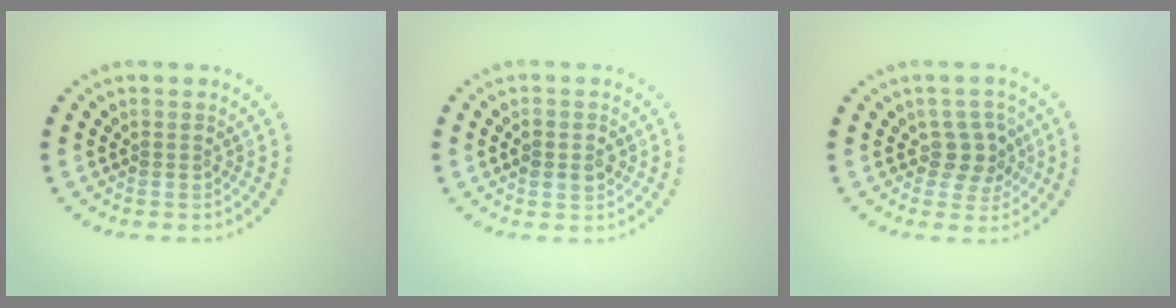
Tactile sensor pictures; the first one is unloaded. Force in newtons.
{"total": 2.4, "press": 2.4, "slide": 0.1}
{"total": 2.7, "press": 2.4, "slide": 1.3}